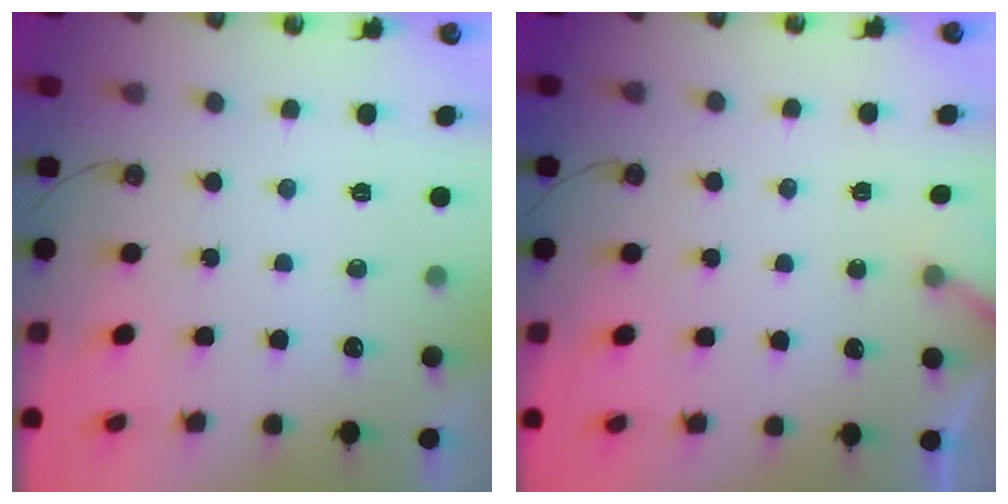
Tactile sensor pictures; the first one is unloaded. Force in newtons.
{"total": 4.6, "press": 4.6, "slide": 0.4}